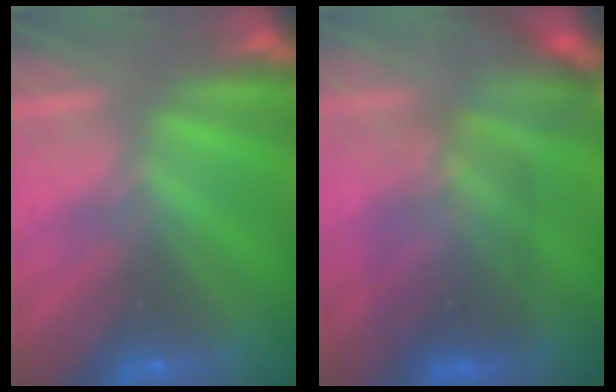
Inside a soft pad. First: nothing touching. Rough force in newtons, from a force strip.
{"total": 2.7}